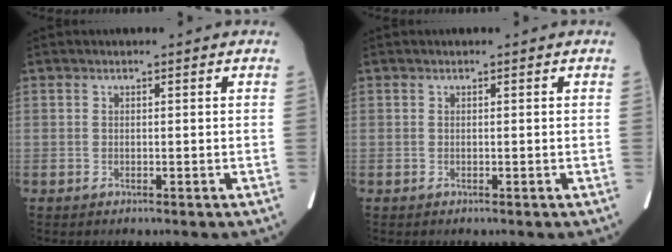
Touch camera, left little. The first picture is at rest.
{"total": 0.0}